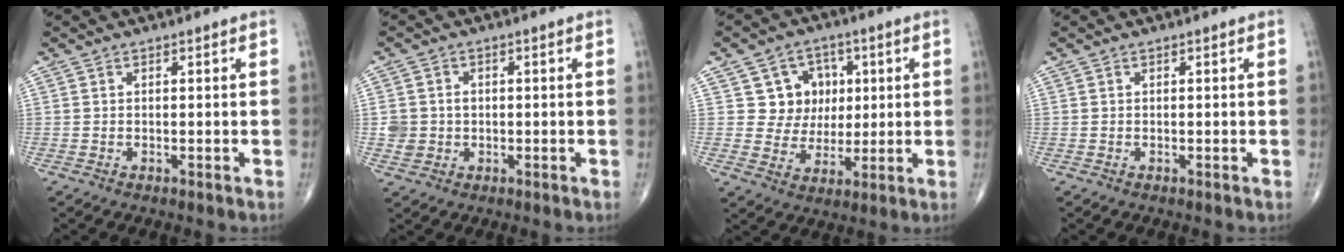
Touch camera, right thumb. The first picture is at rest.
{"total": 4.1, "force": [-0.2, 3.8, 1.4], "torque": [-0.010, 0.004, 0.002]}
{"total": 8.8, "force": [2.4, 8.1, 2.4], "torque": [0.013, 0.000, 0.039]}
{"total": 0.0}